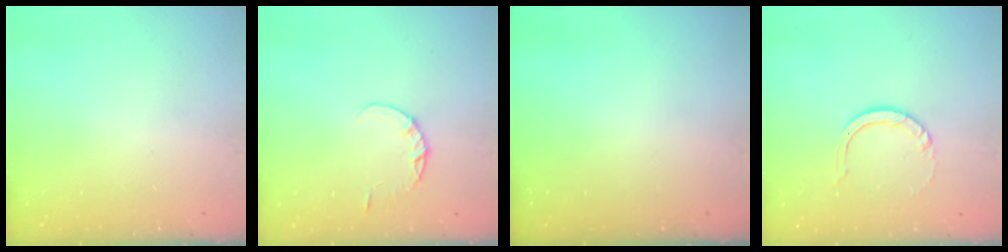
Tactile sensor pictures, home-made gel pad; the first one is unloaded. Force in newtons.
{"total": 1.8, "press": 1.8, "slide": 0.3}
{"total": 0.0}
{"total": 4.7, "press": 4.7, "slide": 0.4}